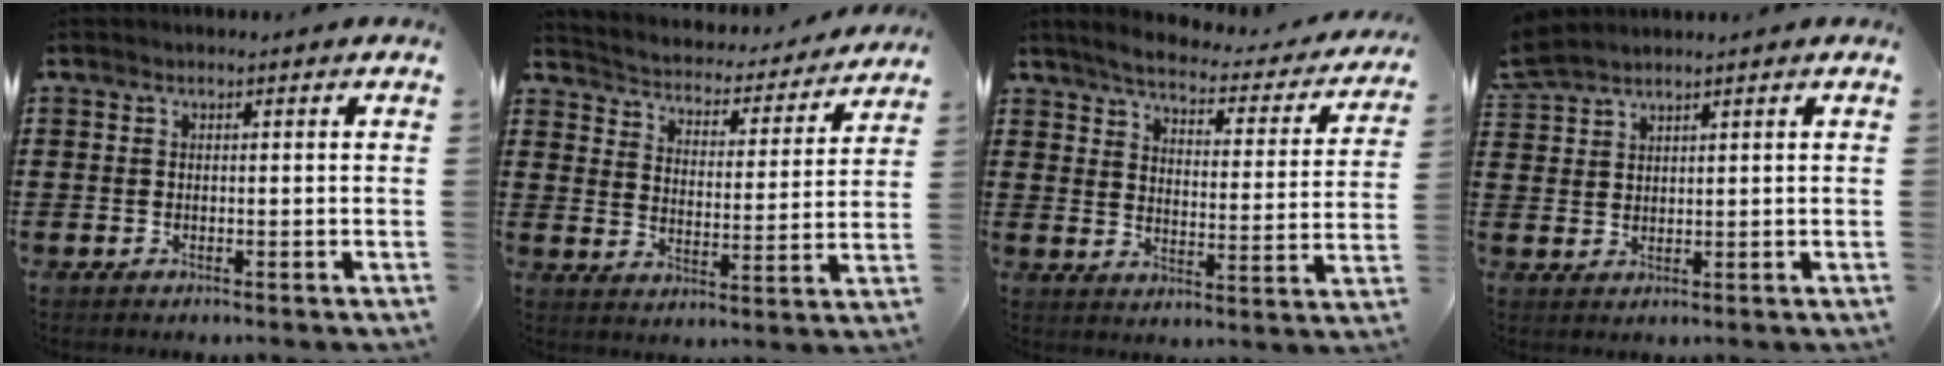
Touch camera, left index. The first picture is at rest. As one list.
[{"total": 2.8, "force": [2.7, 0.3, 0.1], "torque": [-0.023, -0.032, 0.036]}, {"total": 3.9, "force": [3.5, 0.4, 1.6], "torque": [-0.055, -0.025, 0.052]}, {"total": 3.0, "force": [2.8, 0.5, 1.0], "torque": [-0.029, -0.001, 0.053]}]